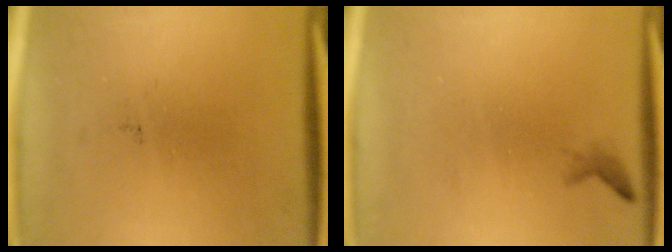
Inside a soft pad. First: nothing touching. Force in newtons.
{"total": 0.7}